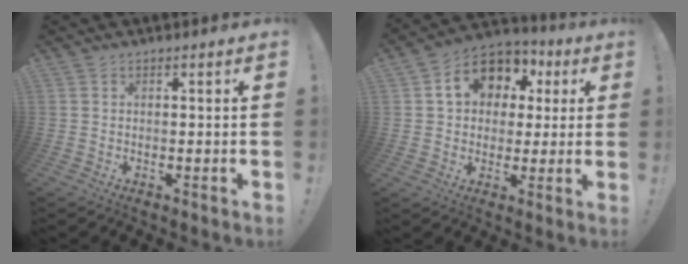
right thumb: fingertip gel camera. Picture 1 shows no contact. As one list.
[{"total": 13.7, "force": [4.7, 10.5, 7.4], "torque": [-0.109, -0.011, 0.089]}]